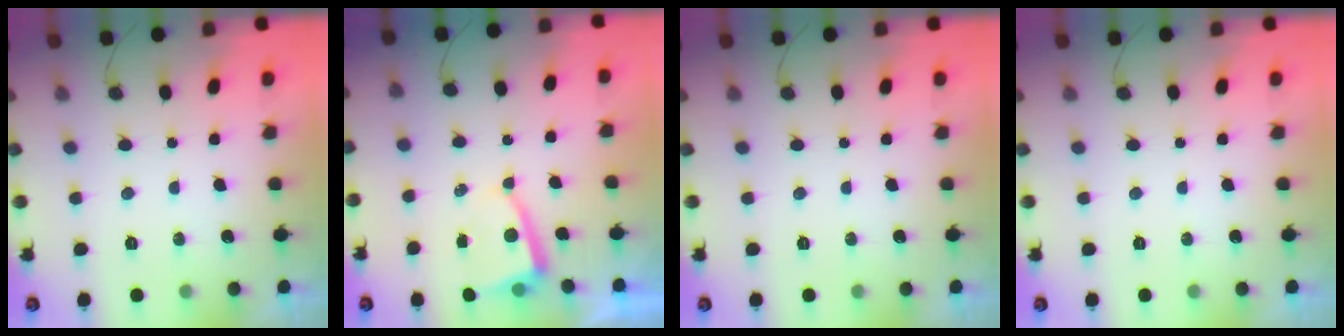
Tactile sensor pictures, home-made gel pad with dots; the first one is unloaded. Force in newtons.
{"total": 3.6, "press": 3.6, "slide": 0.4}
{"total": 0.0}
{"total": 0.0}